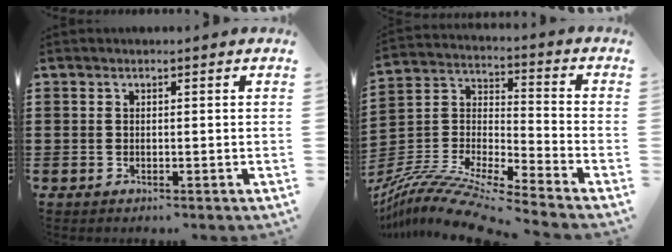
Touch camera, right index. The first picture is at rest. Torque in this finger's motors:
{"motor_torque": [-0.87, 0.98, 0.04, 0.03]}